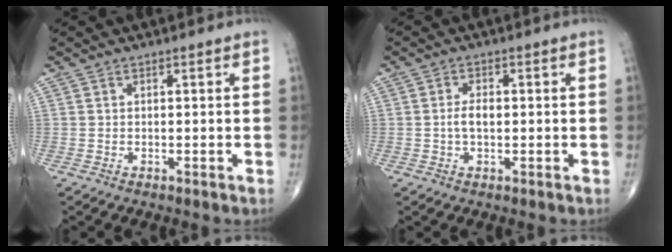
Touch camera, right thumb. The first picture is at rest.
{"total": 2.9, "force": [-0.1, 1.5, 2.5], "torque": [-0.048, 0.006, -0.006]}